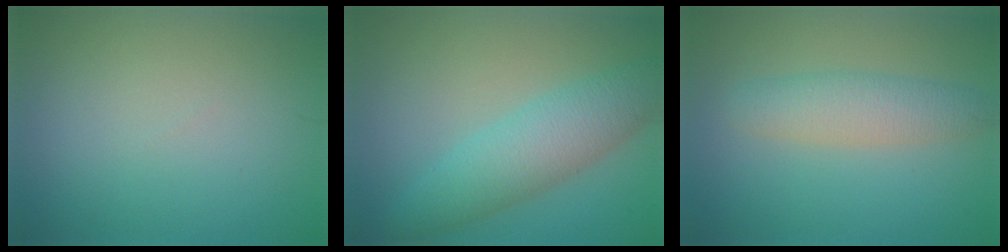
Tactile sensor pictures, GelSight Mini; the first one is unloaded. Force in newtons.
{"total": 5.5, "press": 5.5, "slide": 0.1}
{"total": 3.5, "press": 3.5, "slide": 0.1}